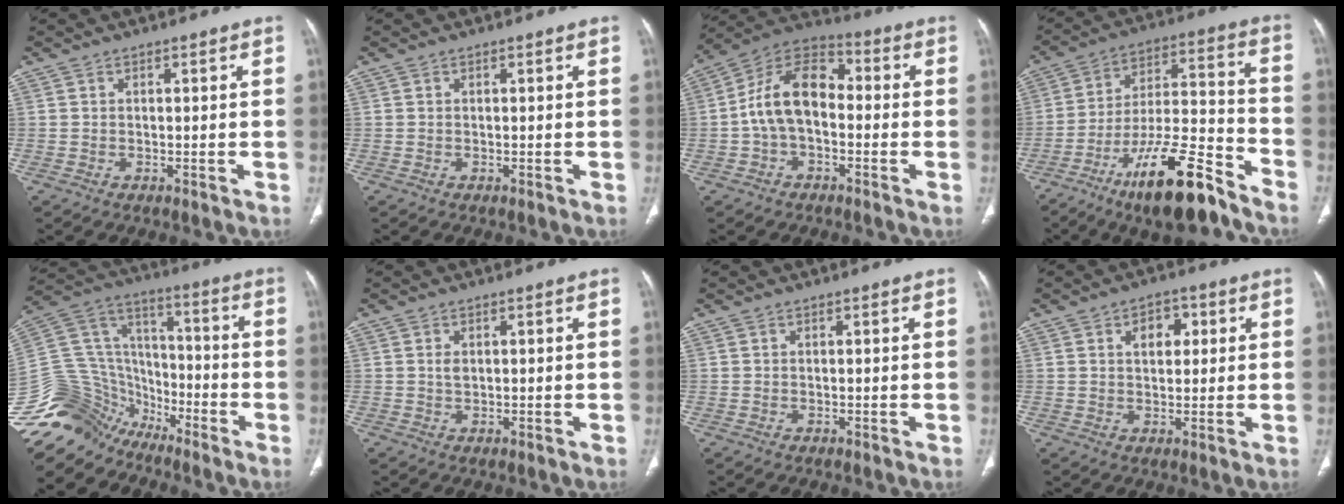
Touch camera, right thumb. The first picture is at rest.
{"total": 0.0}
{"total": 12.8, "force": [-1.0, 8.1, 9.8], "torque": [-0.164, 0.041, -0.032]}
{"total": 19.1, "force": [-12.9, 4.7, 13.3], "torque": [-0.237, 0.076, -0.219]}
{"total": 19.0, "force": [-14.9, 11.2, 3.5], "torque": [-0.079, 0.109, -0.276]}
{"total": 1.3, "force": [0.3, 0.9, 0.9], "torque": [-0.012, 0.000, 0.006]}
{"total": 0.0}
{"total": 5.0, "force": [1.7, 3.3, 3.4], "torque": [-0.025, -0.002, 0.022]}